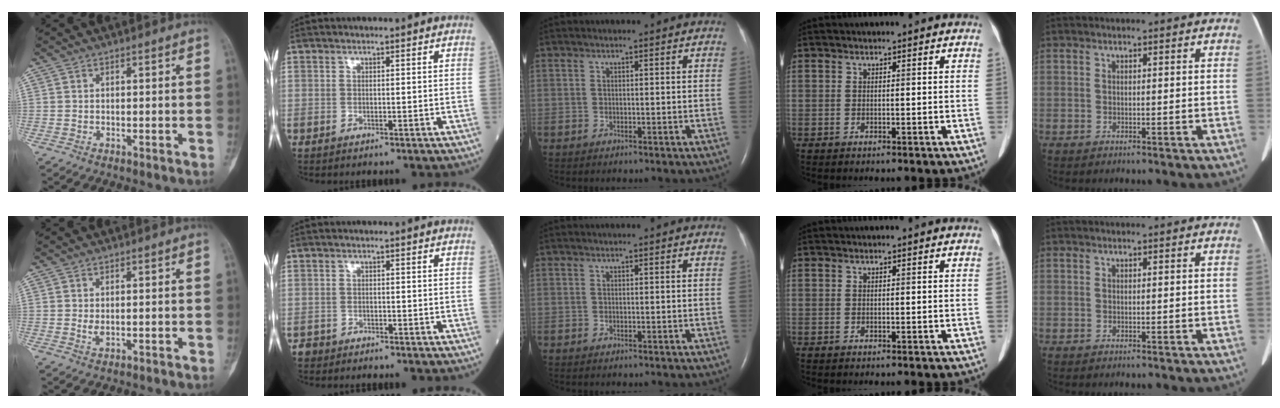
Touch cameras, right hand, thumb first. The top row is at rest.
{"thumb": {"total": 1.2, "force": [0.1, 0.6, 1.1], "torque": [-0.018, -0.004, 0.005]}, "index": {"total": 1.4, "force": [-1.3, 0.5, -0.3], "torque": [0.004, 0.000, -0.025]}}